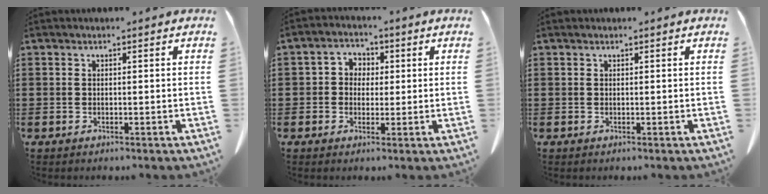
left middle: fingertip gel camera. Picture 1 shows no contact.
{"total": 2.9, "force": [0.1, 2.8, 1.0], "torque": [-0.033, 0.013, -0.003]}
{"total": 0.0}